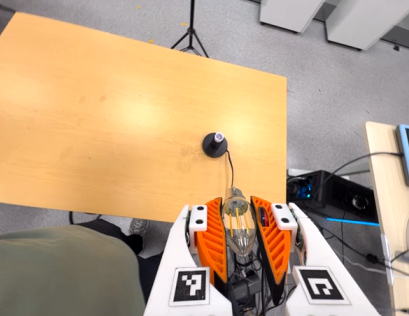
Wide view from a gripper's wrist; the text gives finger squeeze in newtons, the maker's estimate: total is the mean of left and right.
{"total": 21.3, "left": 22.7, "right": 20.0}